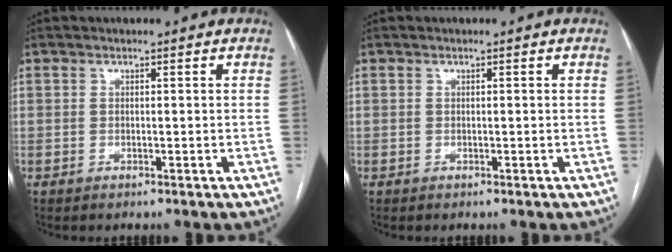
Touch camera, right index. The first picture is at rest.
{"total": 0.0}